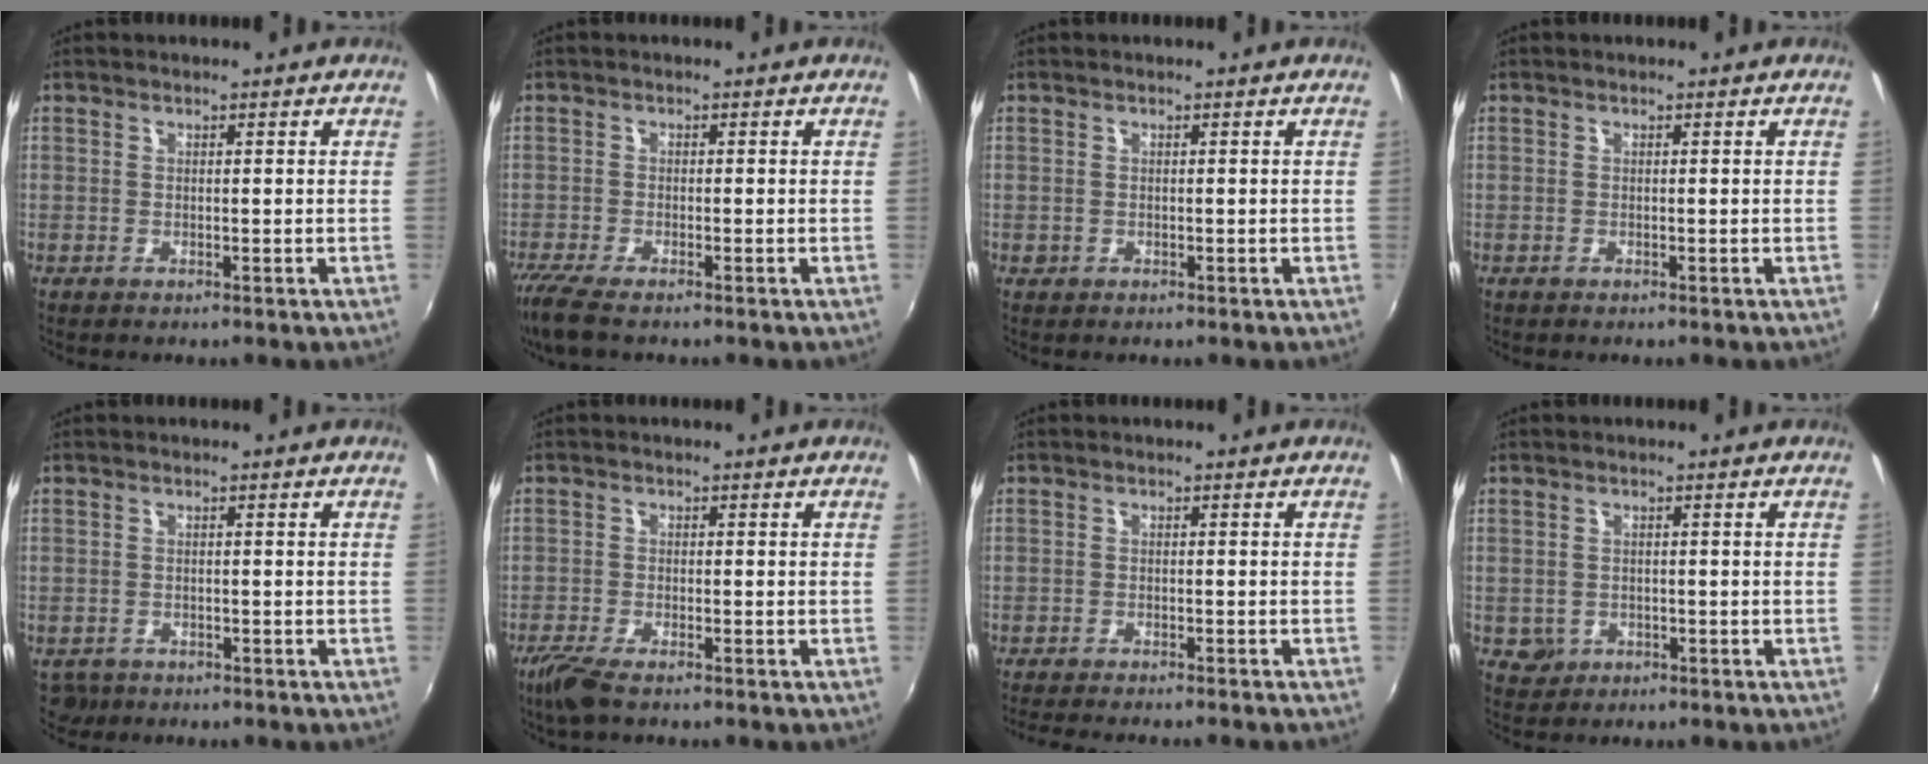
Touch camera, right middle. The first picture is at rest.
{"total": 5.6, "force": [-4.4, 0.9, 3.4], "torque": [-0.088, -0.026, -0.087]}
{"total": 0.6, "force": [-0.2, 0.5, 0.1], "torque": [0.001, -0.002, -0.003]}
{"total": 0.0}
{"total": 2.9, "force": [-1.8, 2.2, 0.8], "torque": [-0.021, -0.007, -0.026]}
{"total": 4.9, "force": [-3.7, 1.1, 3.1], "torque": [-0.082, -0.017, -0.073]}
{"total": 6.4, "force": [-5.8, 0.1, 2.7], "torque": [-0.063, -0.017, -0.092]}
{"total": 2.7, "force": [-0.7, 2.5, 0.6], "torque": [-0.016, -0.002, -0.006]}